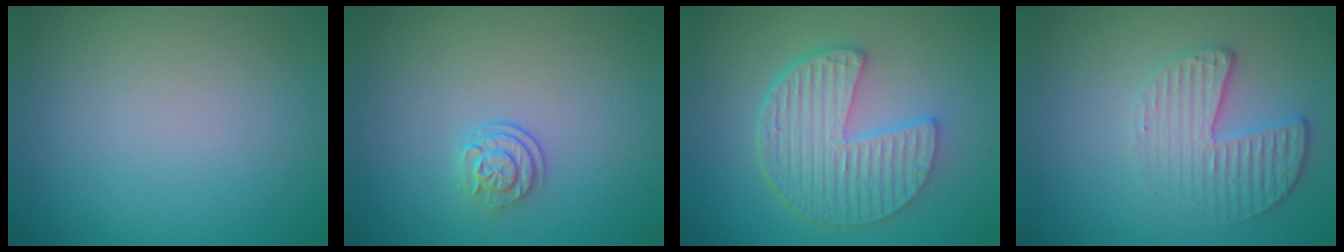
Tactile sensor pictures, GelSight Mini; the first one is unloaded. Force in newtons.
{"total": 2.2, "press": 1.7, "slide": 1.4}
{"total": 6.5, "press": 4.9, "slide": 4.2}
{"total": 3.3, "press": 3.0, "slide": 1.5}